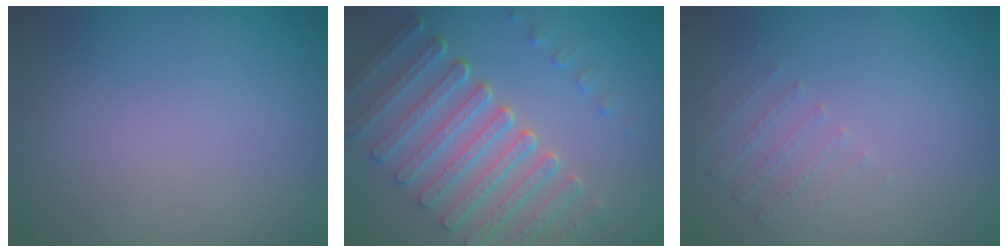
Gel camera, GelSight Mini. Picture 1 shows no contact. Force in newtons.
{"total": 7.1, "press": 5.3, "slide": 4.8}
{"total": 1.1, "press": 0.7, "slide": 0.8}